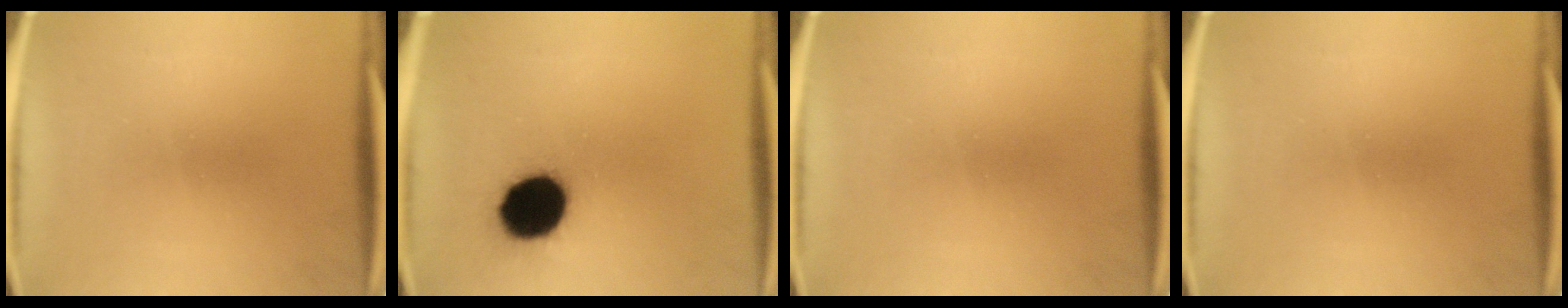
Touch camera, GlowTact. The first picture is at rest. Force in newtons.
{"total": 16.4}
{"total": 0.0}
{"total": 0.0}